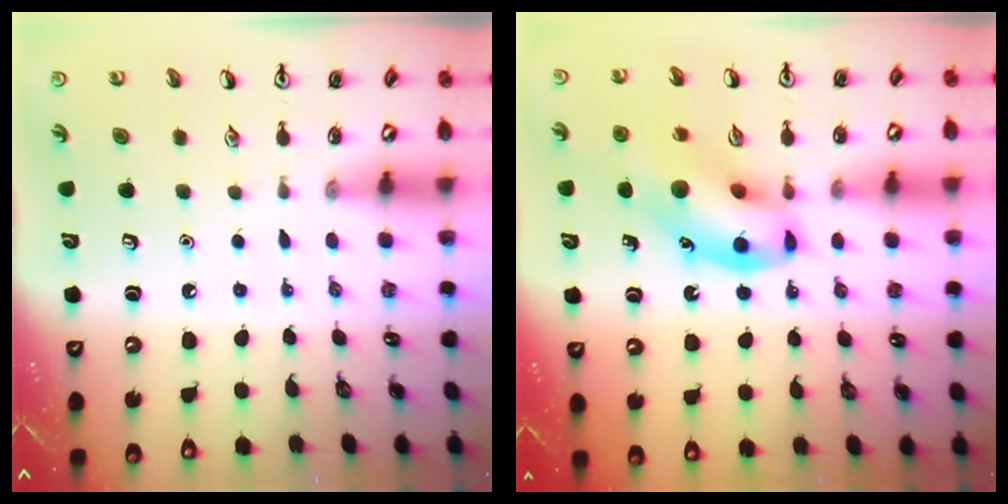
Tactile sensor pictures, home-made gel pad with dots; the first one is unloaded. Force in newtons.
{"total": 14.1, "press": 13.7, "slide": 3.2}